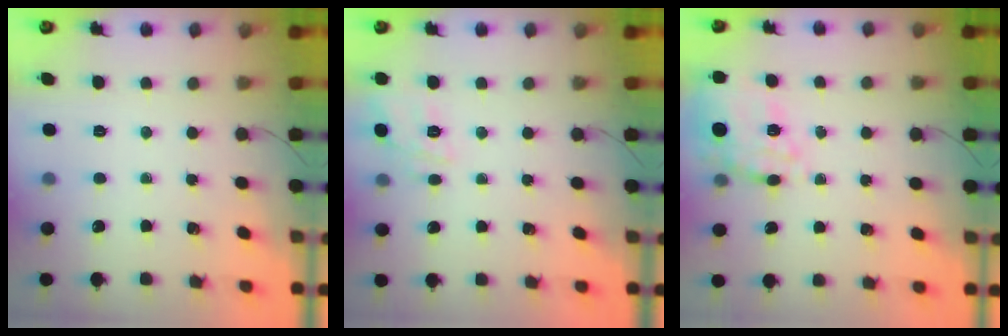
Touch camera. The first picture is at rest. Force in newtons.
{"total": 12.8, "press": 12.8, "slide": 0.6}
{"total": 11.4, "press": 10.9, "slide": 3.2}